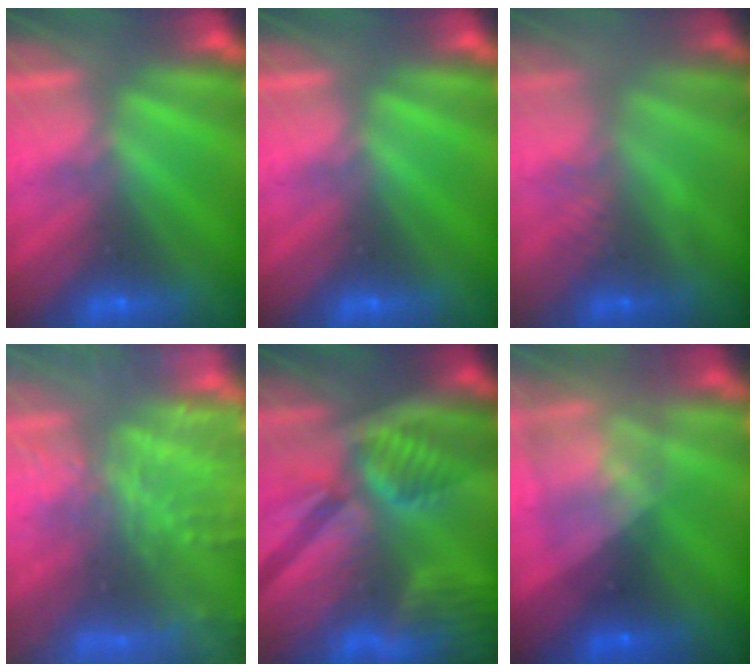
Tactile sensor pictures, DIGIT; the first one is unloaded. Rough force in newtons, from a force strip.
{"total": 0.0}
{"total": 2.5}
{"total": 9.2}
{"total": 8.8}
{"total": 7.3}